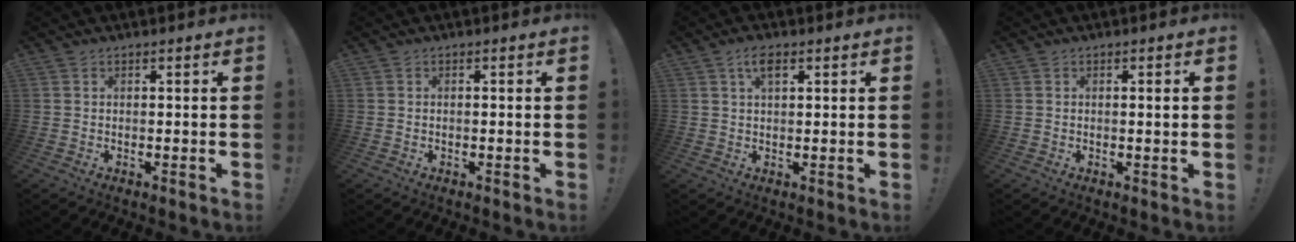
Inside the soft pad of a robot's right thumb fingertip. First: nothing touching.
{"total": 0.0}
{"total": 4.3, "force": [2.0, 2.0, 3.3], "torque": [-0.056, 0.000, 0.033]}
{"total": 1.7, "force": [0.5, -0.1, 1.6], "torque": [-0.024, -0.003, 0.005]}